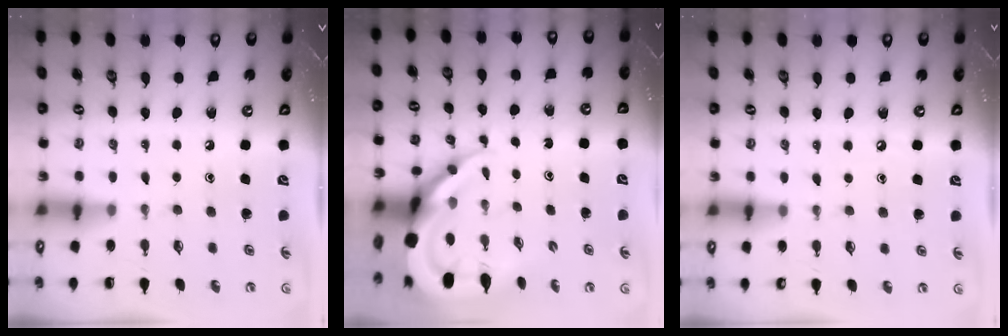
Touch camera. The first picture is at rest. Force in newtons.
{"total": 11.8, "press": 11.7, "slide": 1.2}
{"total": 3.6, "press": 3.6, "slide": 0.4}